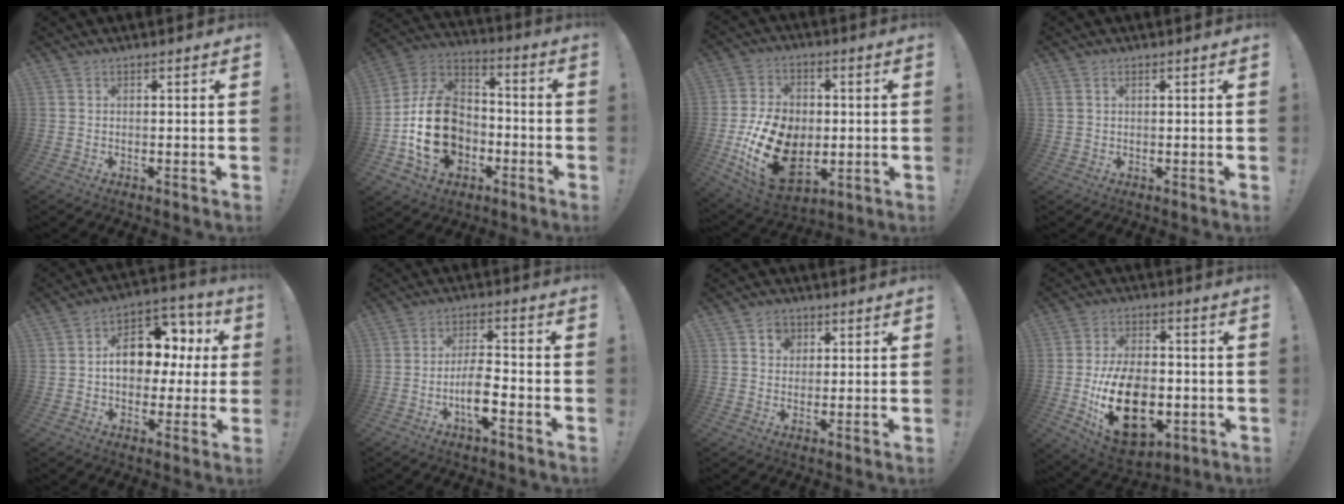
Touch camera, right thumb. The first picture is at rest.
{"total": 20.6, "force": [-5.0, 15.6, 12.6], "torque": [-0.221, 0.035, -0.068]}
{"total": 21.5, "force": [-4.0, 15.2, 14.6], "torque": [-0.263, 0.017, -0.051]}
{"total": 1.6, "force": [0.7, 1.1, 0.9], "torque": [-0.025, 0.006, 0.016]}
{"total": 13.9, "force": [0.9, 10.3, 9.3], "torque": [-0.127, 0.006, 0.022]}
{"total": 9.2, "force": [-3.5, 3.1, 7.9], "torque": [-0.139, 0.006, -0.064]}
{"total": 4.8, "force": [1.9, 4.2, 1.4], "torque": [-0.011, -0.008, 0.032]}
{"total": 22.6, "force": [-5.7, 14.6, 16.3], "torque": [-0.276, 0.025, -0.079]}